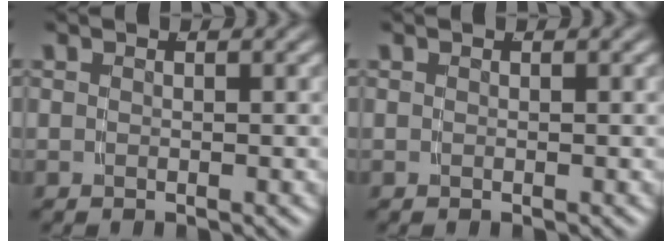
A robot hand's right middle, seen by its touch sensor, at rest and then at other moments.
{"total": 0.0}